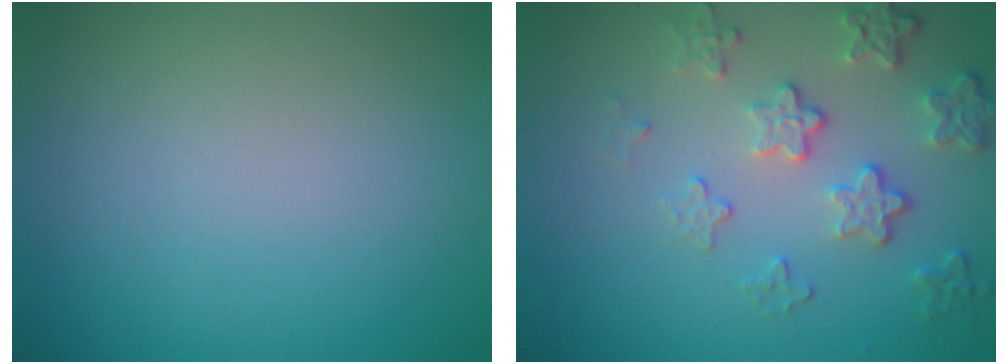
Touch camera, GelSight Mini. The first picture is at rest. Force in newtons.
{"total": 4.2, "press": 3.2, "slide": 2.7}